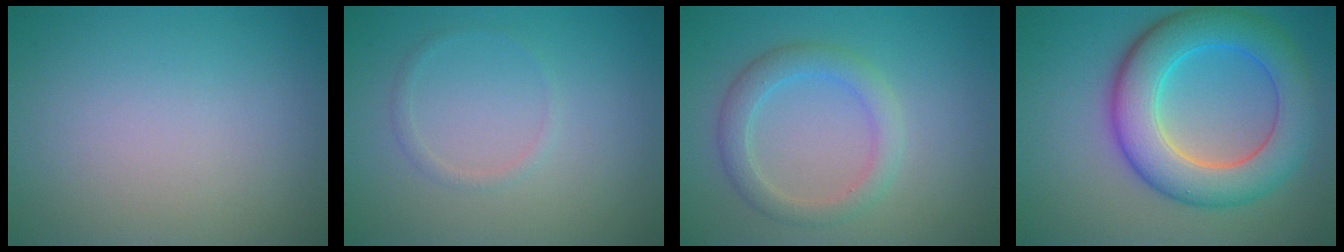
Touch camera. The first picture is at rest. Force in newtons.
{"total": 0.9, "press": 0.9, "slide": 0.1}
{"total": 3.0, "press": 2.9, "slide": 0.3}
{"total": 8.5, "press": 8.5, "slide": 0.3}